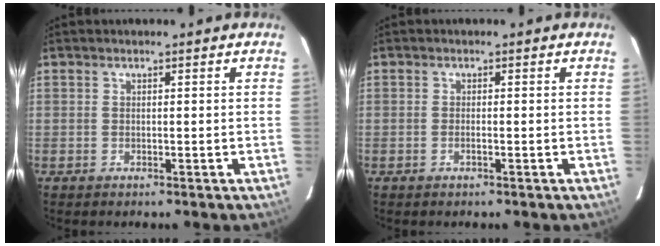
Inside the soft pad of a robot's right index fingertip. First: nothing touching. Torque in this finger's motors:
{"motor_torque": [-0.24, -0.07, -0.03, -0.01]}